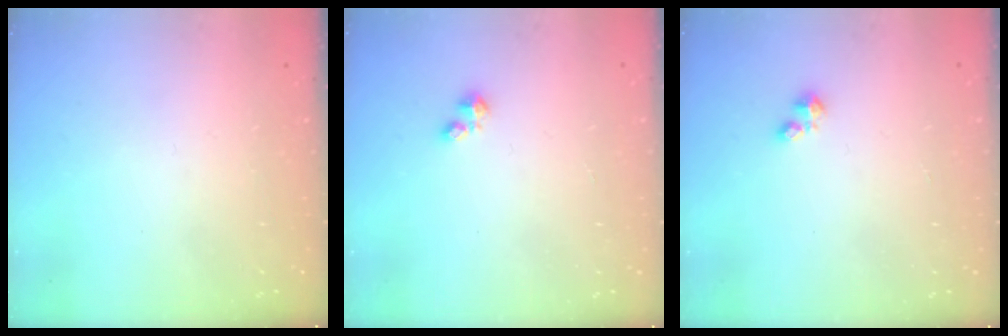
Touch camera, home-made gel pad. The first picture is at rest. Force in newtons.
{"total": 1.1, "press": 1.1, "slide": 0.3}
{"total": 1.1, "press": 1.1, "slide": 0.3}